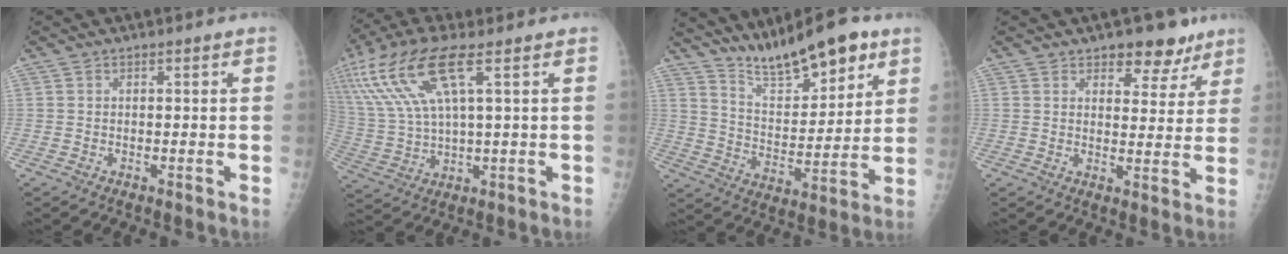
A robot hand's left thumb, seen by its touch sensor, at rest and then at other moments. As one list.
[{"total": 15.8, "force": [6.9, 4.5, 13.5], "torque": [-0.319, -0.003, 0.141]}, {"total": 15.2, "force": [11.2, 4.7, 9.2], "torque": [-0.119, -0.062, 0.197]}, {"total": 7.6, "force": [5.3, 4.1, 3.4], "torque": [-0.003, -0.026, 0.072]}]